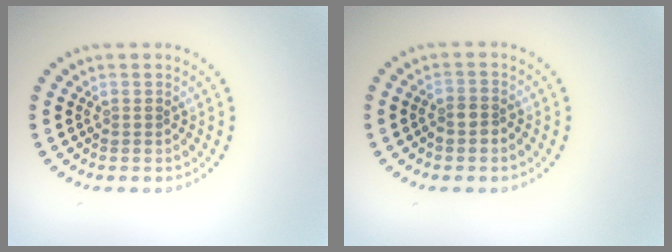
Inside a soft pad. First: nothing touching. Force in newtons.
{"total": 1.5, "press": 1.3, "slide": 0.7}